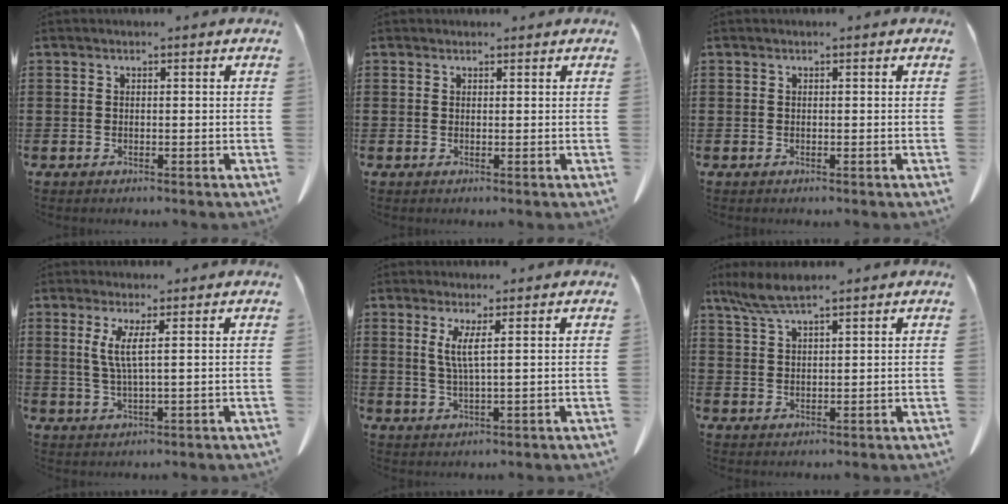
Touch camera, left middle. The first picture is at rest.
{"total": 0.7, "force": [0.6, 0.4, 0.0], "torque": [-0.003, 0.003, 0.012]}
{"total": 0.0}
{"total": 3.7, "force": [1.3, -0.2, 3.5], "torque": [-0.075, -0.007, 0.022]}
{"total": 3.4, "force": [1.4, -0.2, 3.0], "torque": [-0.068, -0.005, 0.025]}
{"total": 4.6, "force": [3.5, 0.7, 3.0], "torque": [-0.066, -0.001, 0.065]}